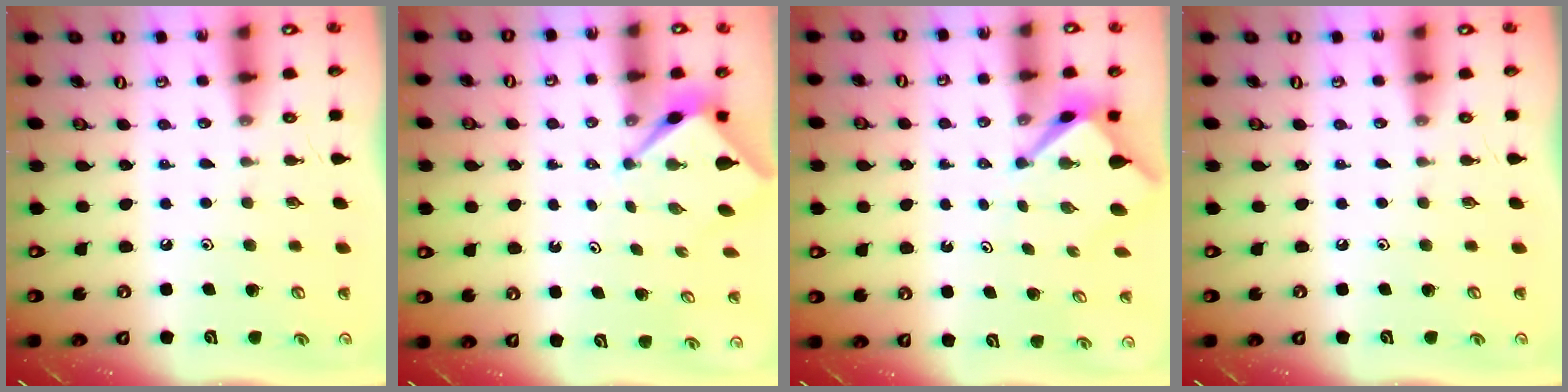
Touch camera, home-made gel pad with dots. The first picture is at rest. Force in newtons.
{"total": 2.6, "press": 2.6, "slide": 0.2}
{"total": 3.1, "press": 3.1, "slide": 0.3}
{"total": 0.0}